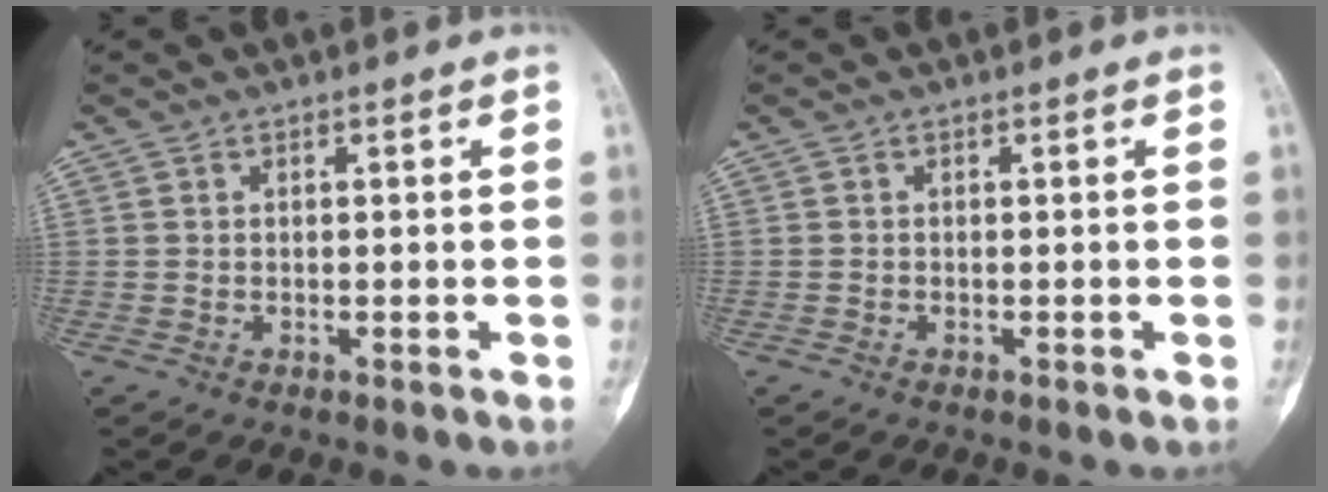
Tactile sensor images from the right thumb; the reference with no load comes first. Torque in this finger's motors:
{"motor_torque": [0.67, -0.58, -0.13, -0.25, -0.03]}